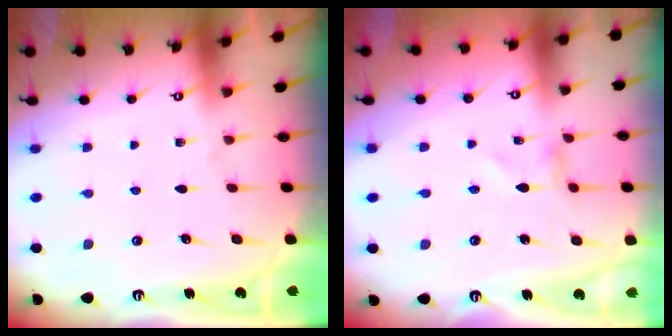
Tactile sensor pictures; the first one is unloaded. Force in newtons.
{"total": 0.7, "press": 0.7, "slide": 0.1}